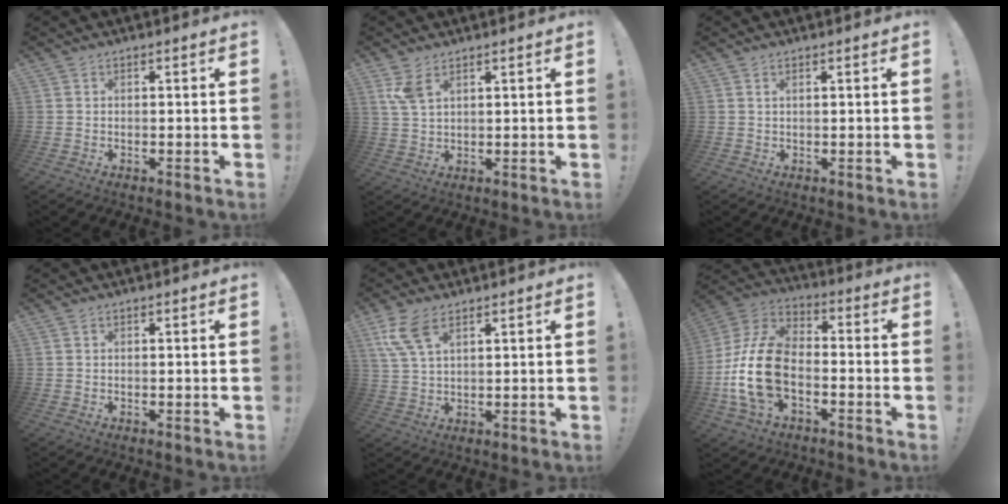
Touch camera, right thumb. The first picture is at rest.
{"total": 5.3, "force": [3.3, 2.0, 3.6], "torque": [-0.065, -0.015, 0.062]}
{"total": 0.9, "force": [0.6, 0.1, 0.6], "torque": [-0.006, -0.002, 0.009]}
{"total": 0.0}
{"total": 9.0, "force": [5.0, 4.1, 6.3], "torque": [-0.135, -0.013, 0.094]}
{"total": 17.8, "force": [-4.5, 11.6, 12.8], "torque": [-0.252, 0.030, -0.068]}